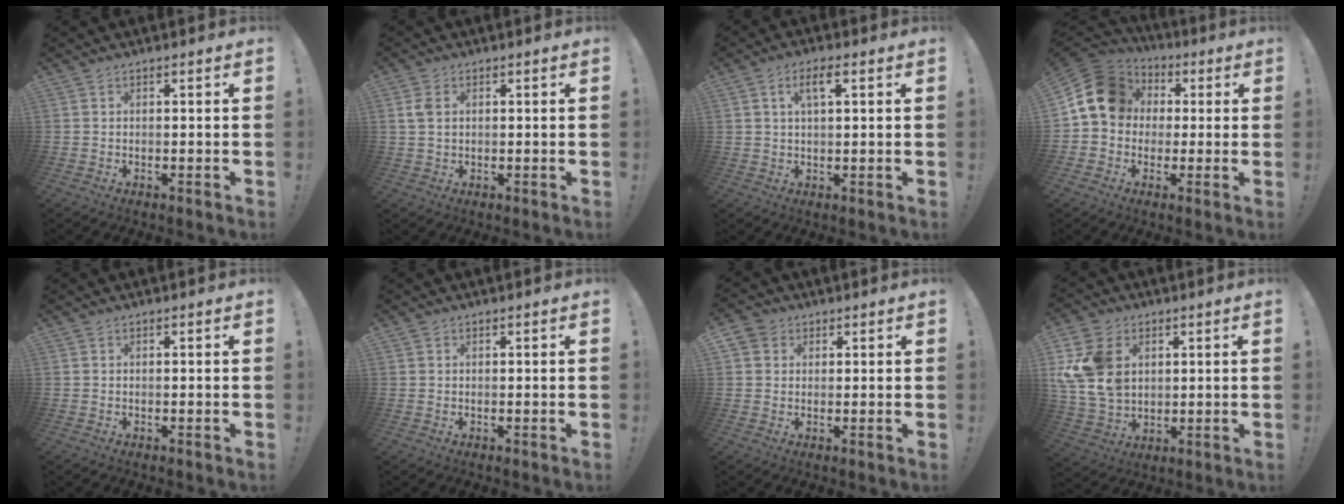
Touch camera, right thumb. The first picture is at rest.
{"total": 3.6, "force": [1.2, 2.4, 2.3], "torque": [-0.044, 0.005, 0.023]}
{"total": 5.0, "force": [1.8, 2.0, 4.2], "torque": [-0.072, 0.003, 0.029]}
{"total": 15.3, "force": [2.9, 12.6, 8.1], "torque": [-0.123, 0.004, 0.061]}
{"total": 0.0}
{"total": 0.6, "force": [0.4, 0.4, -0.1], "torque": [0.007, -0.003, 0.006]}
{"total": 4.2, "force": [1.8, 3.6, 1.1], "torque": [-0.015, -0.002, 0.034]}
{"total": 16.0, "force": [4.4, 12.3, 9.2], "torque": [-0.193, -0.018, 0.087]}